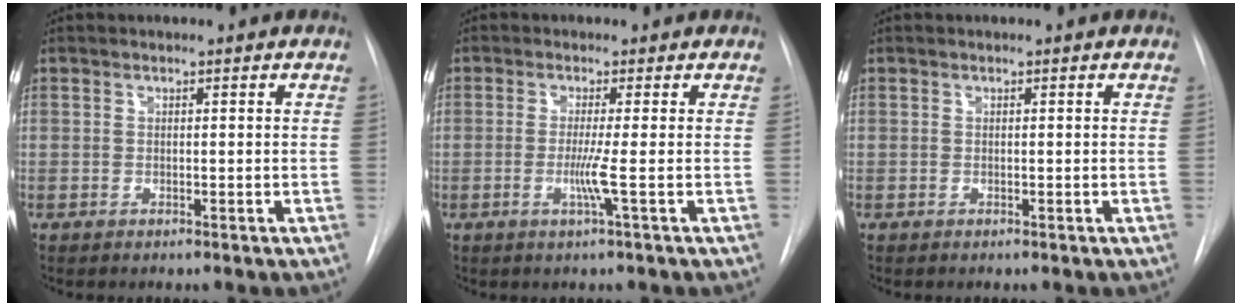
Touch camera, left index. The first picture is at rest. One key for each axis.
{"total": 2.9, "fx": -0.7, "fy": -1.0, "fz": 2.7, "tx": -0.053, "ty": -0.006, "tz": -0.016}
{"total": 0.0}